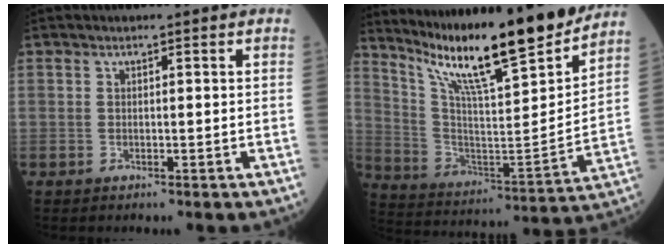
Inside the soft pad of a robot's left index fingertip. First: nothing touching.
{"total": 21.7, "force": [18.1, 0.6, 12.0], "torque": [-0.202, -0.036, 0.293]}